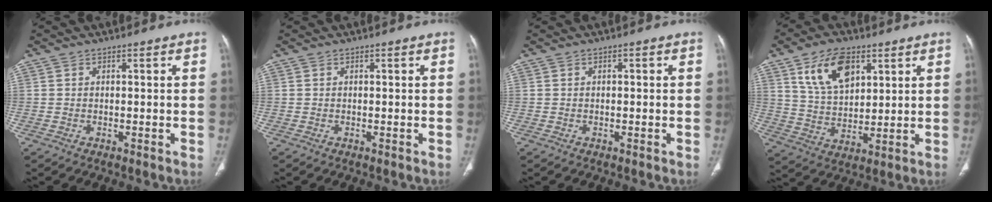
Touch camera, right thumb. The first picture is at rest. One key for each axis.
{"total": 0.0}
{"total": 0.8, "fx": 0.1, "fy": 0.3, "fz": 0.7, "tx": -0.013, "ty": 0.002, "tz": 0.002}
{"total": 12.5, "fx": 6.0, "fy": 7.3, "fz": 8.2, "tx": -0.121, "ty": -0.024, "tz": 0.119}